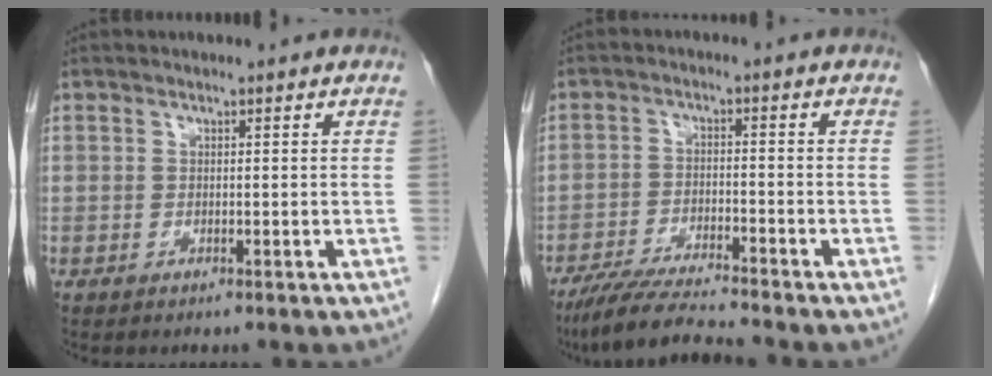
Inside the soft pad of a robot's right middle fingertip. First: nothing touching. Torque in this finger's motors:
{"motor_torque": [0.86, -0.52, 0.05, 0.03]}